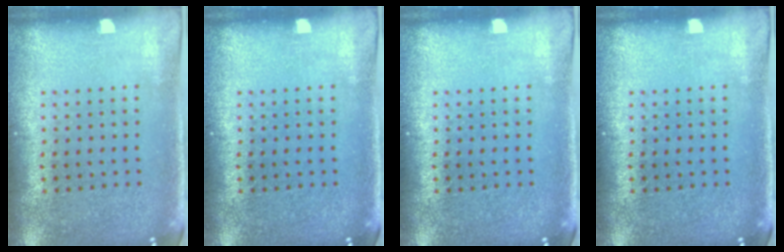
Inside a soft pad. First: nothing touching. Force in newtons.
{"total": 0.0}
{"total": 0.0}
{"total": 0.0}